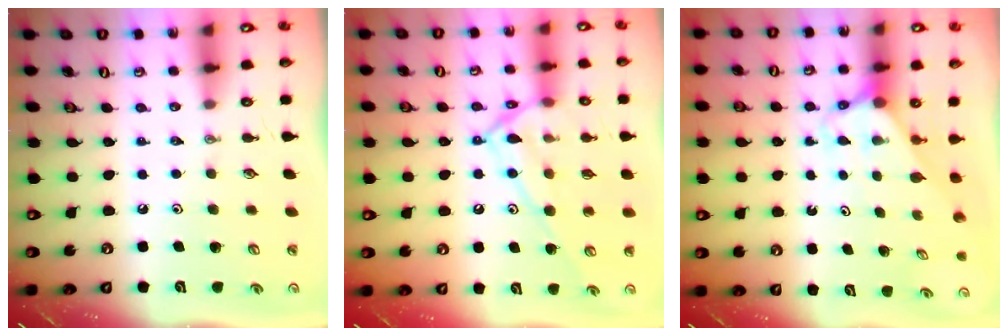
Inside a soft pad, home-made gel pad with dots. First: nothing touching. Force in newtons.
{"total": 16.0, "press": 16.0, "slide": 1.0}
{"total": 2.6, "press": 2.6, "slide": 0.2}